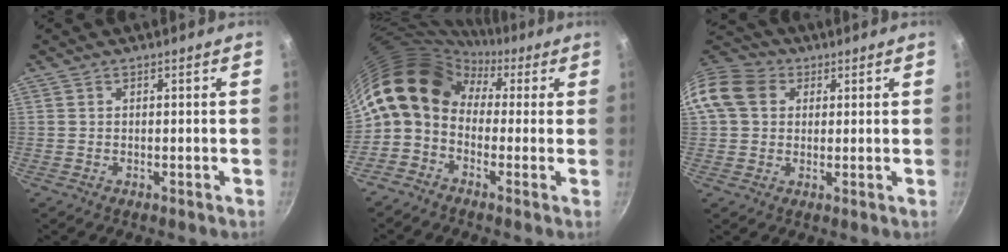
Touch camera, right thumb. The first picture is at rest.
{"total": 13.1, "force": [1.9, 10.0, 8.2], "torque": [-0.126, 0.035, 0.007]}
{"total": 11.7, "force": [2.9, 9.5, 6.1], "torque": [-0.102, 0.021, 0.037]}